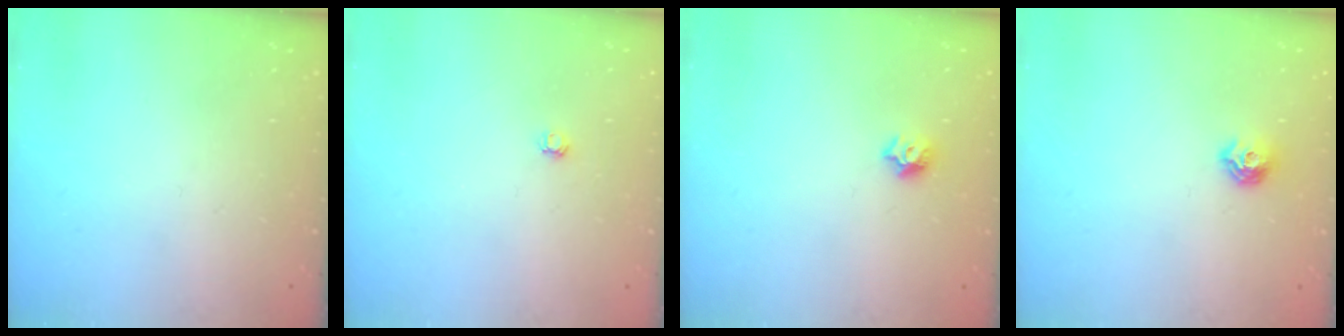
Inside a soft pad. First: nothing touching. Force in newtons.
{"total": 3.0, "press": 3.0, "slide": 0.4}
{"total": 6.9, "press": 6.8, "slide": 0.9}
{"total": 7.5, "press": 7.4, "slide": 1.0}